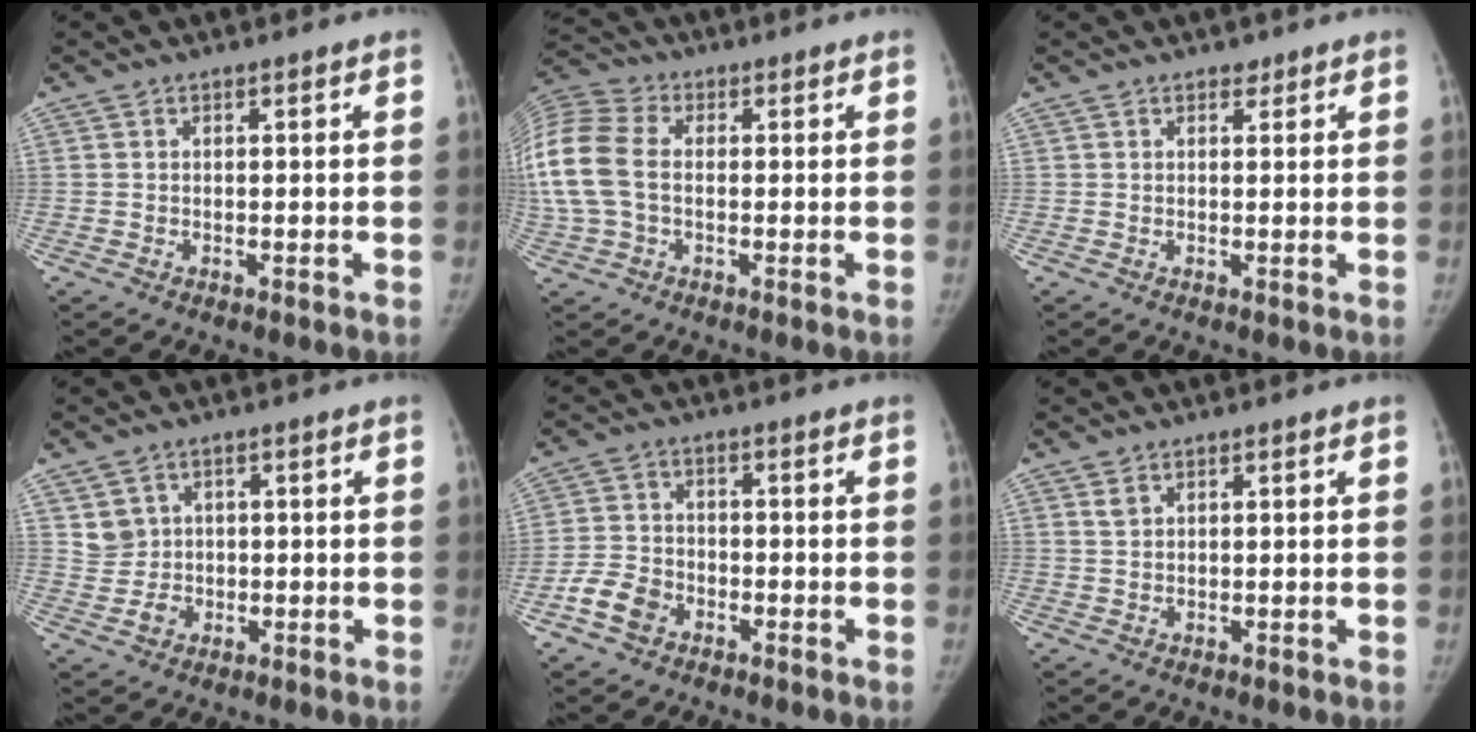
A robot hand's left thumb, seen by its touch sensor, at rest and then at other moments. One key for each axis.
{"total": 15.7, "fx": 0.1, "fy": 10.8, "fz": 11.5, "tx": -0.289, "ty": 0.021, "tz": 0.001}
{"total": 1.1, "fx": 0.7, "fy": 0.7, "fz": 0.2, "tx": 0.005, "ty": -0.005, "tz": 0.008}
{"total": 4.1, "fx": 0.6, "fy": 4.0, "fz": 0.8, "tx": 0.012, "ty": -0.002, "tz": 0.014}
{"total": 6.0, "fx": -3.2, "fy": 4.3, "fz": 2.6, "tx": -0.043, "ty": 0.017, "tz": -0.061}
{"total": 1.3, "fx": 0.8, "fy": 0.8, "fz": 0.7, "tx": -0.011, "ty": 0.001, "tz": 0.019}